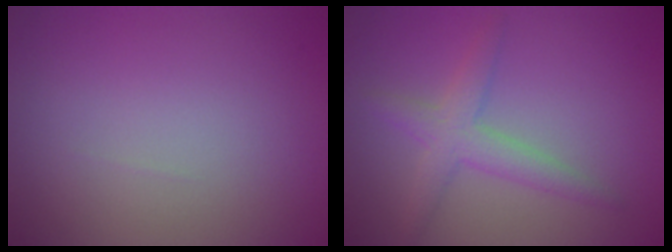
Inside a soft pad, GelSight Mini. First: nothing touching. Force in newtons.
{"total": 2.9, "press": 2.9, "slide": 0.1}